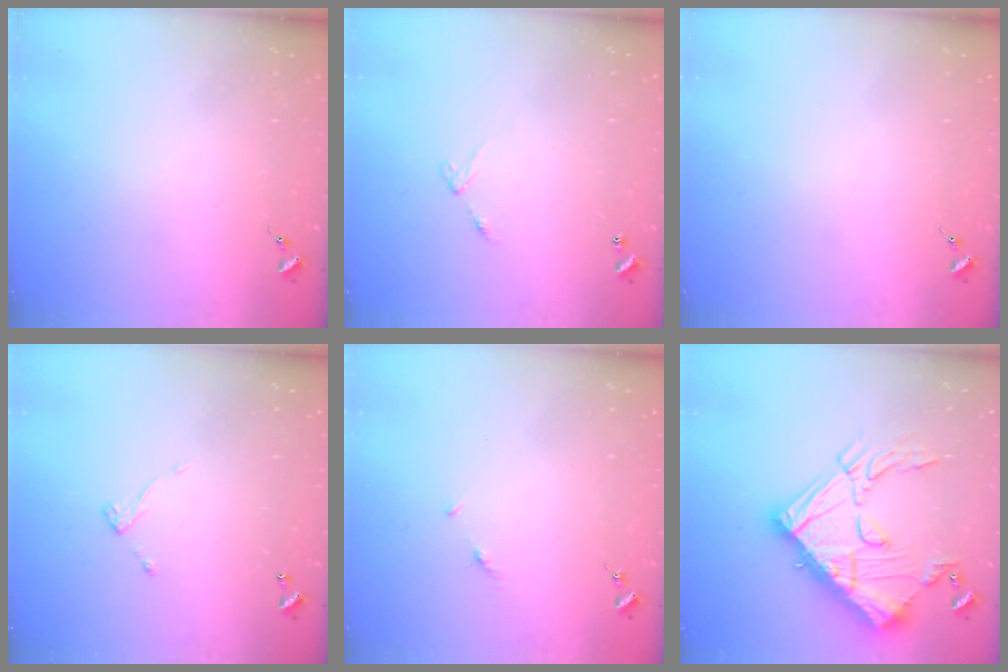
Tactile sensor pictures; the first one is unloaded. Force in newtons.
{"total": 4.6, "press": 4.6, "slide": 0.5}
{"total": 0.0}
{"total": 4.5, "press": 4.5, "slide": 0.5}
{"total": 3.9, "press": 3.8, "slide": 0.5}
{"total": 24.8, "press": 24.7, "slide": 2.3}